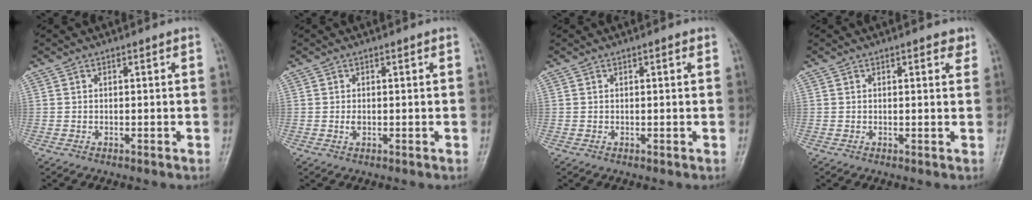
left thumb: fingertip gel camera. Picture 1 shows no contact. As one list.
[{"total": 1.1, "force": [0.0, 0.7, 0.8], "torque": [-0.014, -0.001, 0.001]}, {"total": 0.8, "force": [0.4, 0.2, 0.6], "torque": [-0.010, 0.000, 0.005]}, {"total": 2.3, "force": [1.4, 1.0, 1.5], "torque": [-0.008, -0.005, 0.015]}]